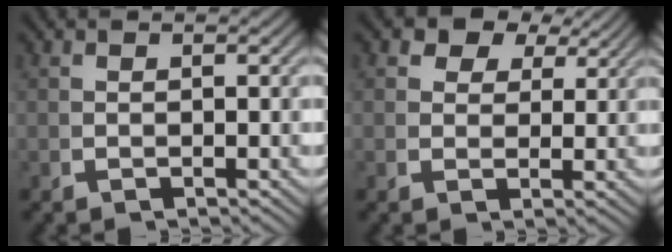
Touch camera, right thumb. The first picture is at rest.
{"total": 5.0, "force": [3.3, 2.9, 2.3], "torque": [-0.045, -0.002, 0.056]}